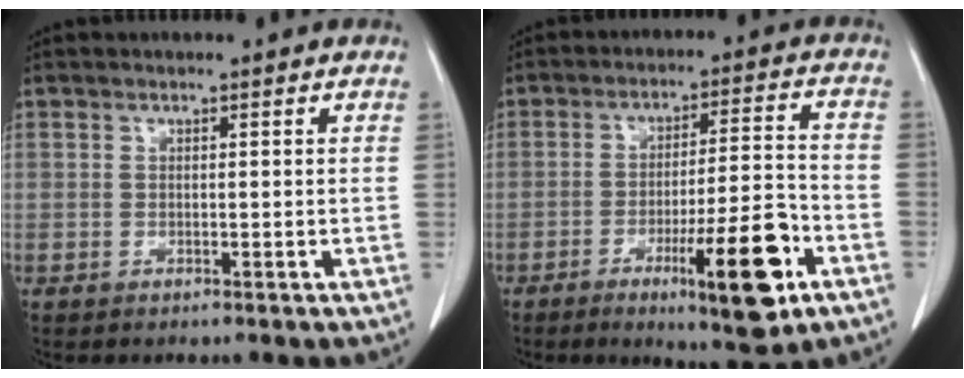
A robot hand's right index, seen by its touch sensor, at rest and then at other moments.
{"total": 13.9, "force": [-6.5, 1.8, 12.2], "torque": [-0.177, -0.005, -0.093]}